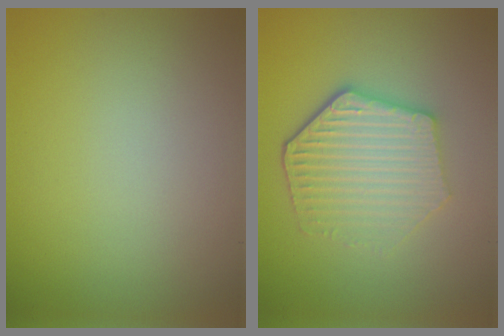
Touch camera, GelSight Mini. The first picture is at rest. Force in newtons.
{"total": 5.5, "press": 4.3, "slide": 3.3}